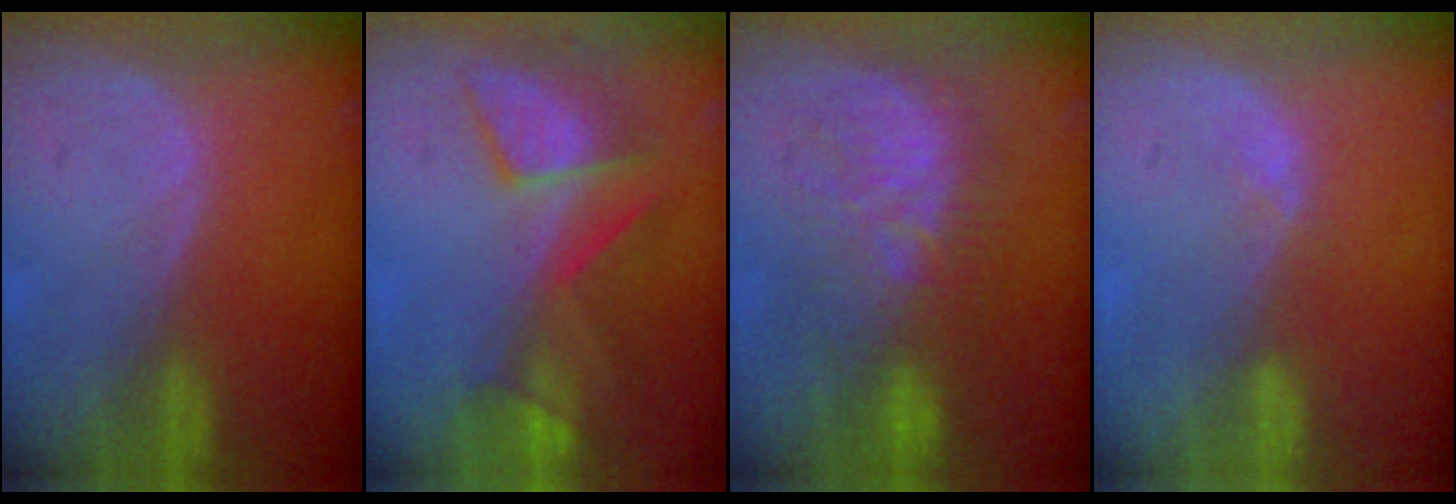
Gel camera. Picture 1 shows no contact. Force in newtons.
{"total": 7.5, "press": 7.4, "slide": 1.1}
{"total": 9.9, "press": 9.9, "slide": 0.3}
{"total": 1.3, "press": 1.1, "slide": 0.8}